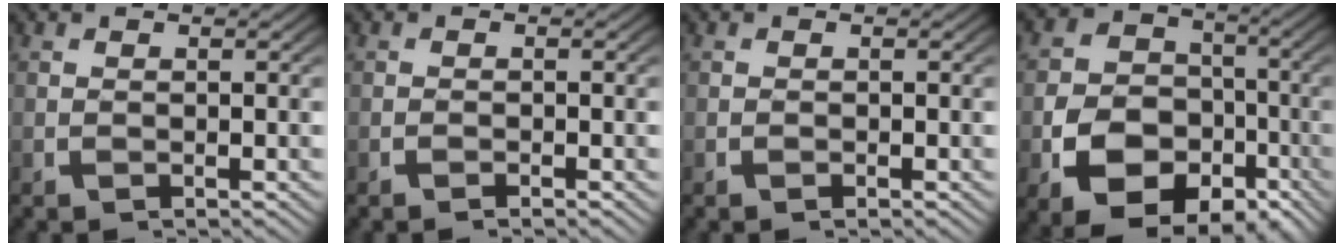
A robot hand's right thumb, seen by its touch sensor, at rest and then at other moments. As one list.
[{"total": 0.5, "force": [-0.5, 0.1, 0.1], "torque": [-0.002, -0.002, -0.012]}, {"total": 0.0}, {"total": 12.9, "force": [-3.5, 10.4, 6.7], "torque": [-0.128, -0.049, -0.051]}]